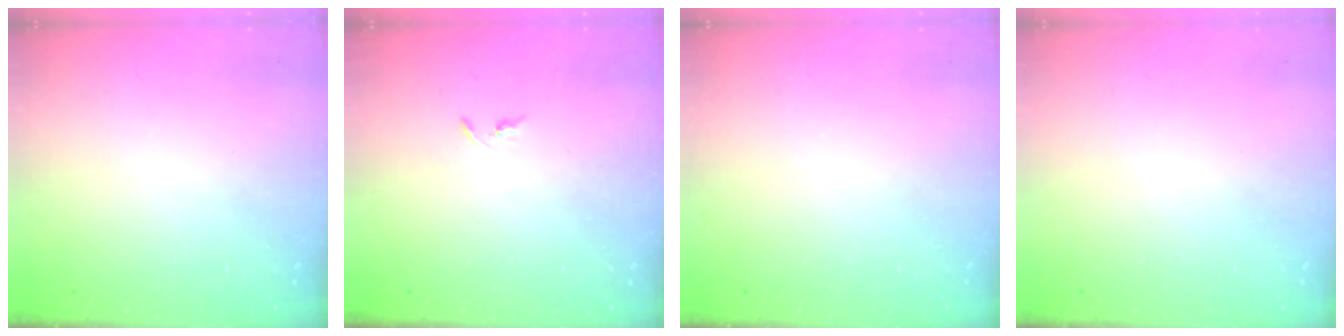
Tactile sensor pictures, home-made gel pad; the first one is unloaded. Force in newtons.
{"total": 3.3, "press": 3.2, "slide": 0.4}
{"total": 0.0}
{"total": 0.0}